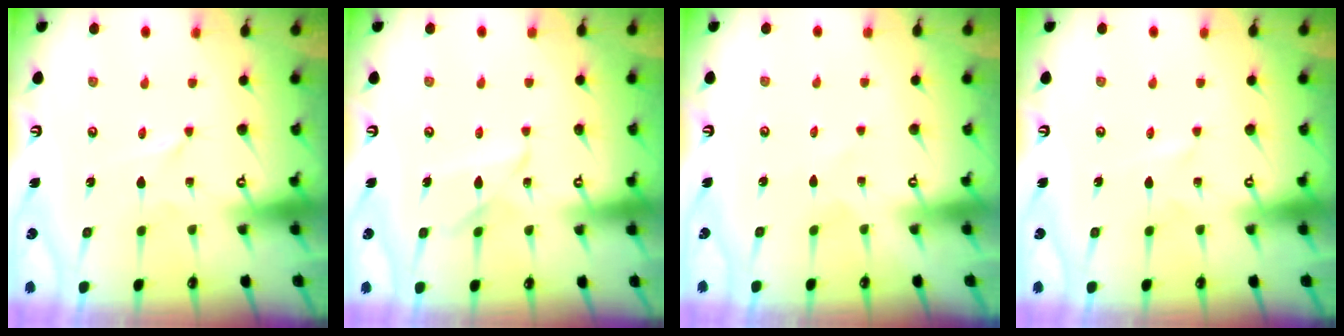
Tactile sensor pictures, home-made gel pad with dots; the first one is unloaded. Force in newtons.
{"total": 8.8, "press": 8.8, "slide": 0.6}
{"total": 2.3, "press": 2.3, "slide": 0.1}
{"total": 1.7, "press": 1.7, "slide": 0.3}